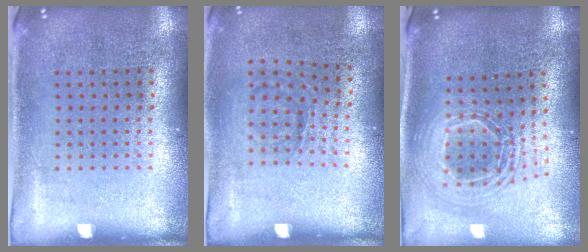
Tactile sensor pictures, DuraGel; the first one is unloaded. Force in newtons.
{"total": 1.0, "press": 0.7, "slide": 0.7}
{"total": 2.1, "press": 1.6, "slide": 1.4}